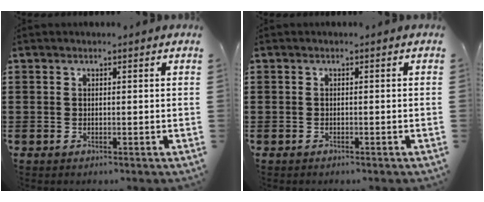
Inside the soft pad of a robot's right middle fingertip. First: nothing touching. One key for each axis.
{"total": 0.5, "fx": -0.5, "fy": 0.1, "fz": 0.1, "tx": -0.003, "ty": -0.001, "tz": -0.011}